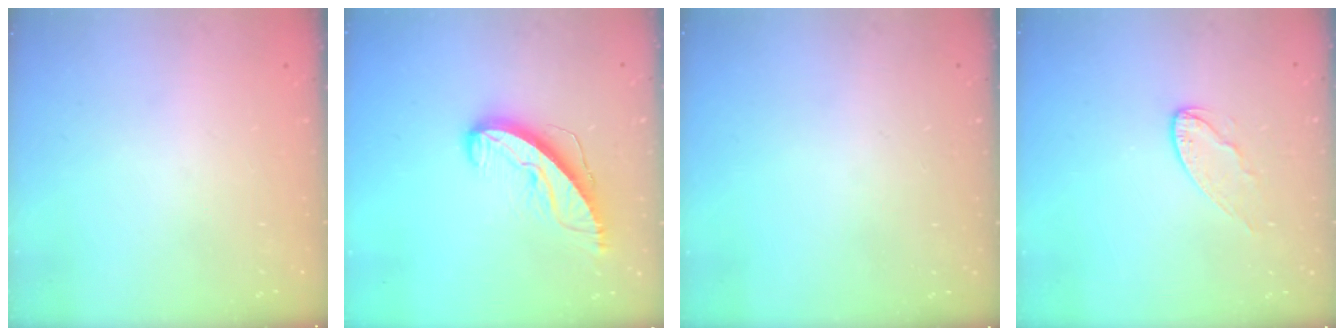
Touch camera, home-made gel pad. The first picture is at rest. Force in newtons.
{"total": 9.8, "press": 9.8, "slide": 0.4}
{"total": 0.0}
{"total": 6.6, "press": 6.6, "slide": 0.7}